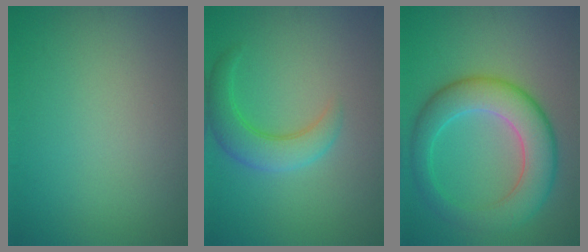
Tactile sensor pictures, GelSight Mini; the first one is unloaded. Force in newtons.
{"total": 4.0, "press": 3.9, "slide": 0.2}
{"total": 7.4, "press": 7.4, "slide": 0.2}